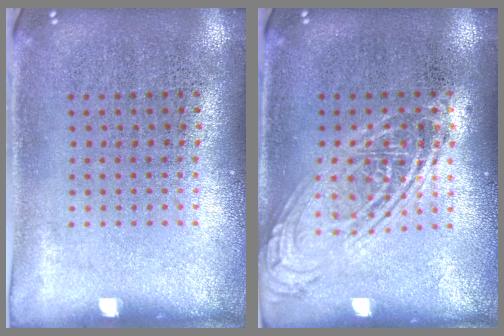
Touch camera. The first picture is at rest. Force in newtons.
{"total": 2.4, "press": 2.4, "slide": 0.3}